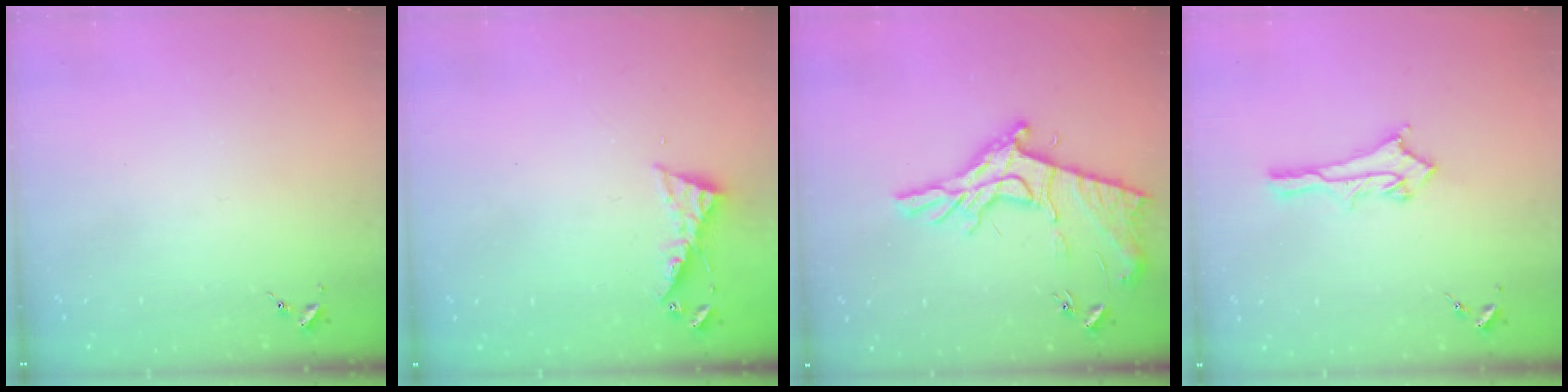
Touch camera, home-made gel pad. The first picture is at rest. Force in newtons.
{"total": 5.2, "press": 5.2, "slide": 0.4}
{"total": 17.4, "press": 17.3, "slide": 0.9}
{"total": 12.5, "press": 12.5, "slide": 1.2}